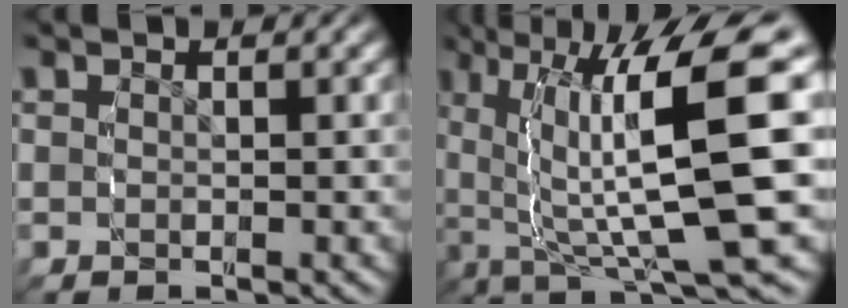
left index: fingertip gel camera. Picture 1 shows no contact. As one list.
[{"total": 14.5, "force": [0.1, 6.2, 13.0], "torque": [-0.180, 0.009, 0.002]}]